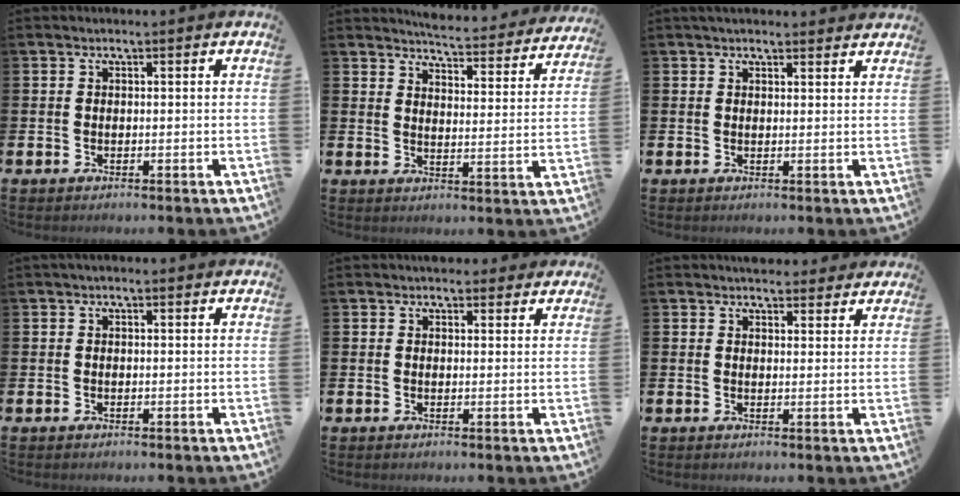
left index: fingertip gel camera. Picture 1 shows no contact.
{"total": 5.0, "force": [5.0, 0.1, 0.6], "torque": [-0.014, -0.046, 0.081]}
{"total": 2.1, "force": [2.0, 0.5, 0.2], "torque": [0.004, -0.007, 0.035]}
{"total": 0.7, "force": [0.5, 0.3, 0.4], "torque": [0.005, 0.001, 0.006]}
{"total": 2.6, "force": [2.4, 1.0, -0.1], "torque": [0.020, -0.012, 0.040]}
{"total": 3.7, "force": [3.5, 0.9, -0.2], "torque": [0.013, -0.021, 0.064]}